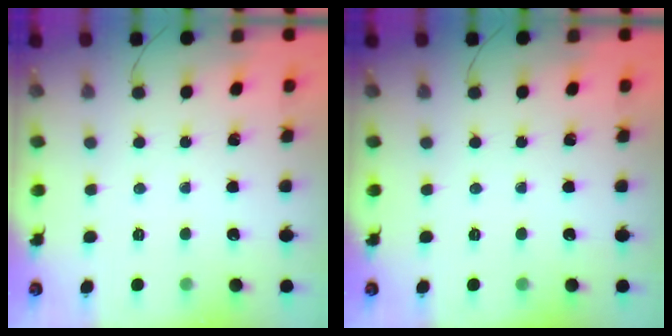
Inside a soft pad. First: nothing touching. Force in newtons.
{"total": 0.0}